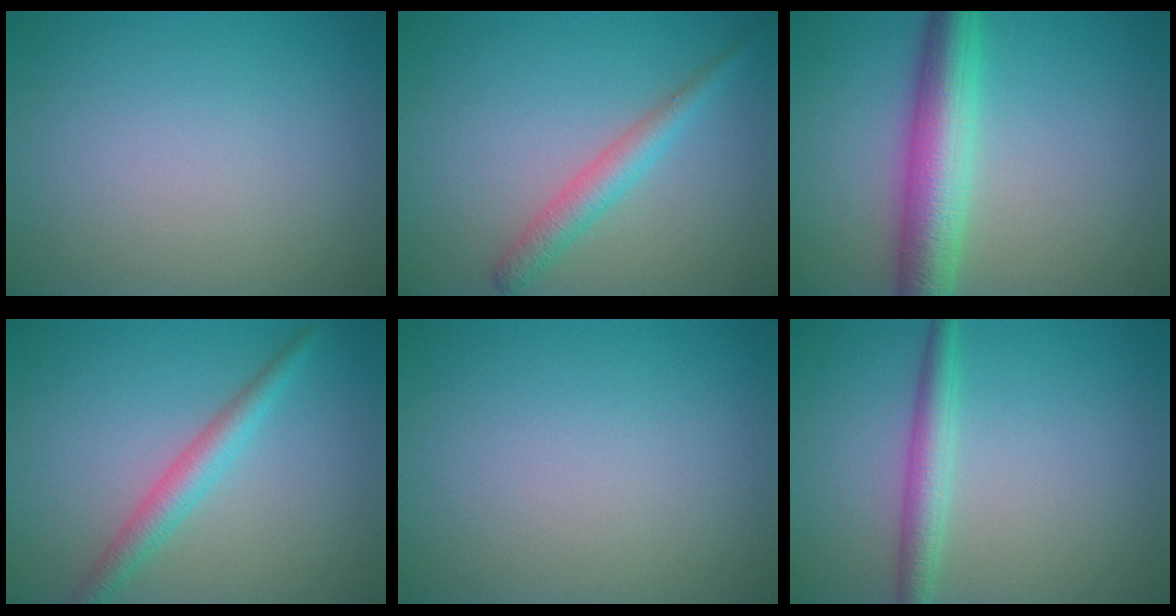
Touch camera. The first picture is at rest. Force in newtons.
{"total": 2.7, "press": 2.7, "slide": 0.1}
{"total": 6.6, "press": 6.6, "slide": 0.0}
{"total": 2.9, "press": 2.9, "slide": 0.0}
{"total": 0.0}
{"total": 2.8, "press": 2.8, "slide": 0.0}